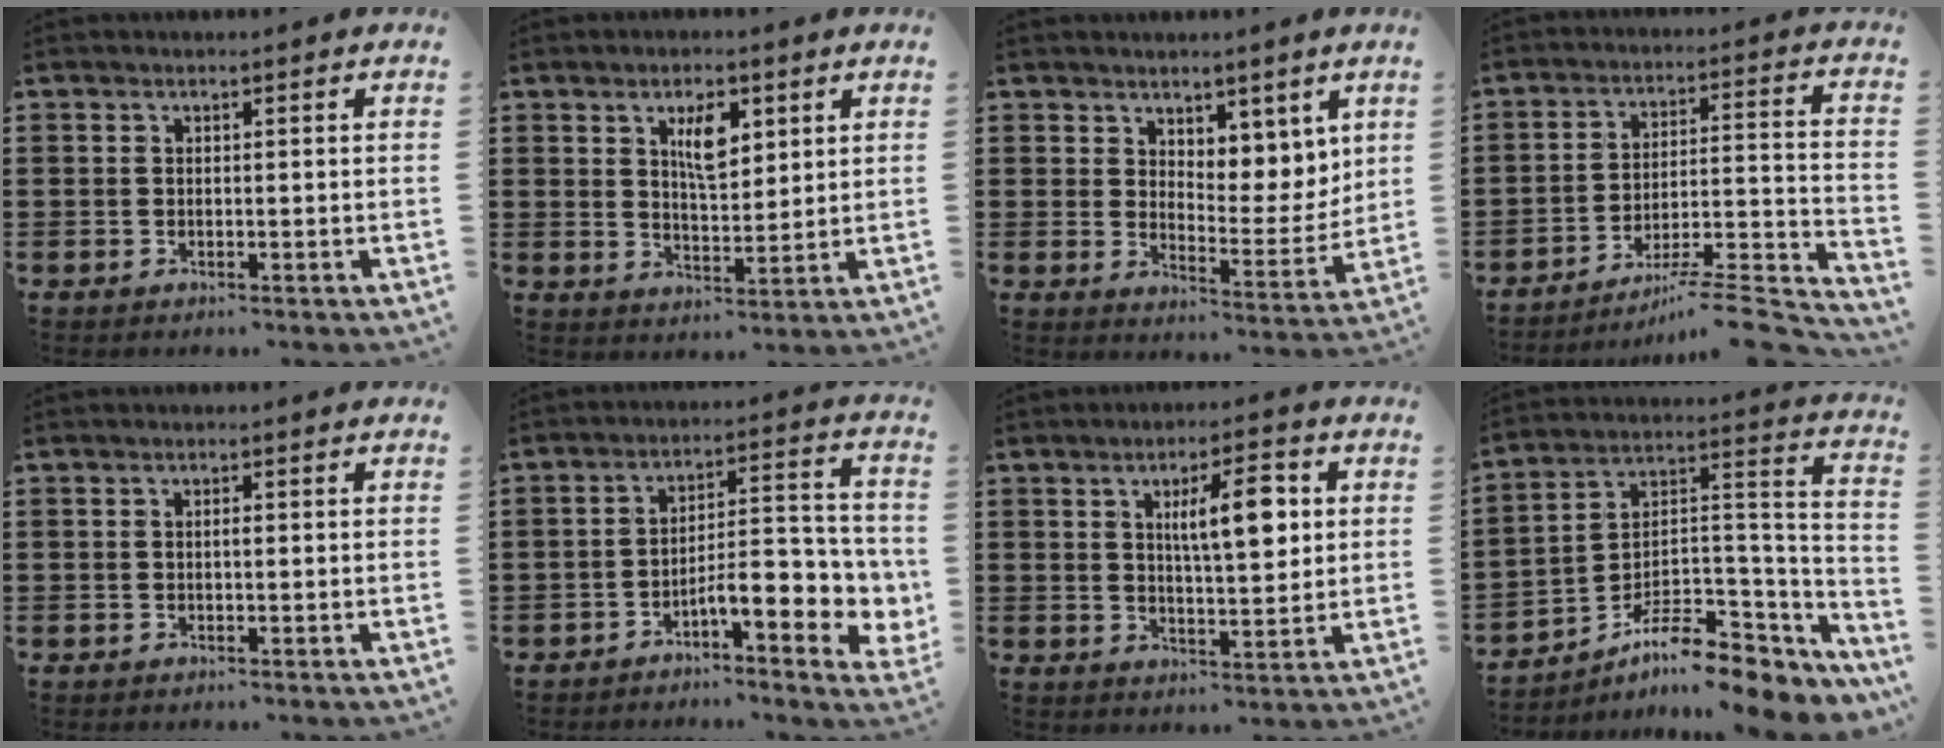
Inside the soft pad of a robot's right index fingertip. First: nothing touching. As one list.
[{"total": 5.7, "force": [2.6, 2.5, 4.4], "torque": [-0.079, 0.002, 0.041]}, {"total": 6.1, "force": [4.9, 3.5, 1.0], "torque": [-0.020, -0.030, 0.089]}, {"total": 7.0, "force": [-6.0, 0.5, 3.7], "torque": [-0.054, -0.003, -0.118]}, {"total": 0.7, "force": [-0.1, 0.2, 0.6], "torque": [-0.014, -0.003, -0.001]}, {"total": 8.2, "force": [-3.4, 2.9, 6.9], "torque": [-0.097, -0.013, -0.060]}, {"total": 8.1, "force": [2.3, 2.5, 7.4], "torque": [-0.122, -0.001, 0.032]}, {"total": 9.3, "force": [-6.9, 3.3, 5.3], "torque": [-0.088, 0.009, -0.129]}]